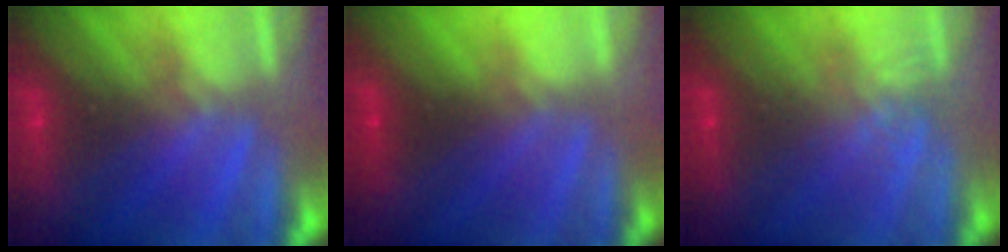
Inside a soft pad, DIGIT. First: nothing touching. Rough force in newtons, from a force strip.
{"total": 3.2}
{"total": 1.6}